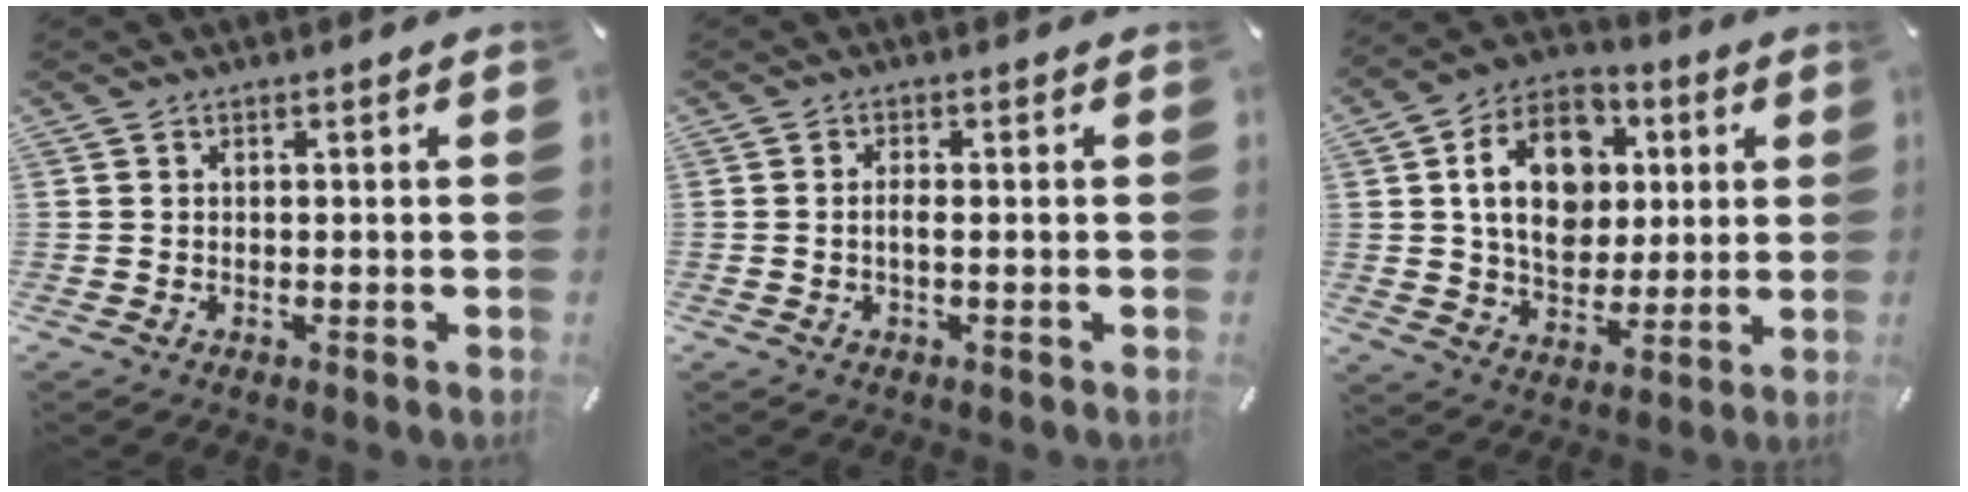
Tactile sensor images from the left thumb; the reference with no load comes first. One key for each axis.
{"total": 2.2, "fx": -0.3, "fy": 0.6, "fz": 2.1, "tx": -0.040, "ty": 0.001, "tz": -0.007}
{"total": 16.2, "fx": 3.4, "fy": 12.7, "fz": 9.6, "tx": -0.167, "ty": 0.009, "tz": 0.064}